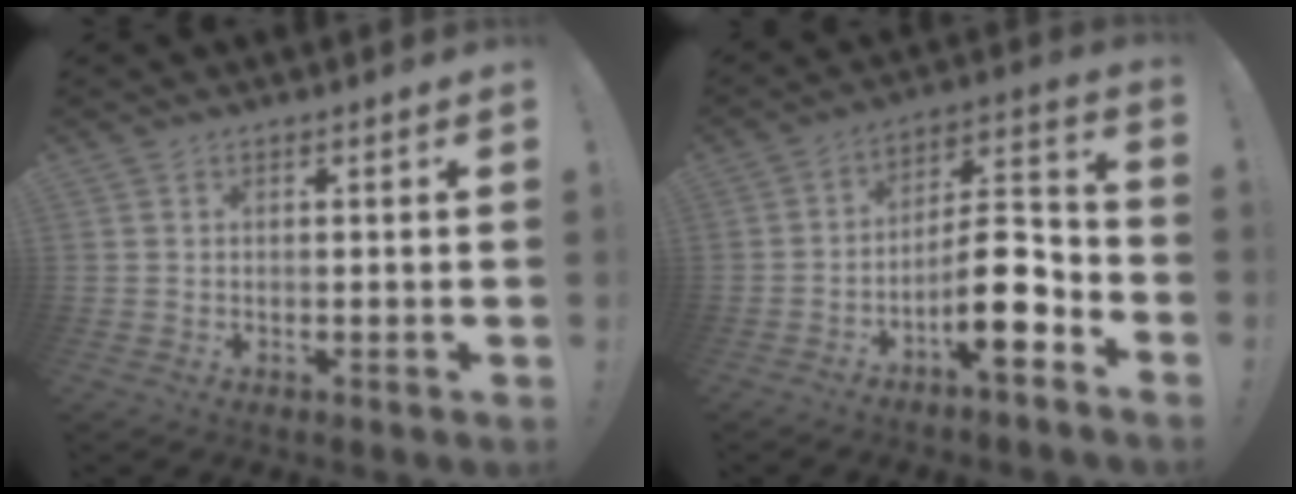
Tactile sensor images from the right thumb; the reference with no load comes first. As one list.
[{"total": 14.2, "force": [-6.6, 4.3, 11.9], "torque": [-0.195, 0.035, -0.108]}]